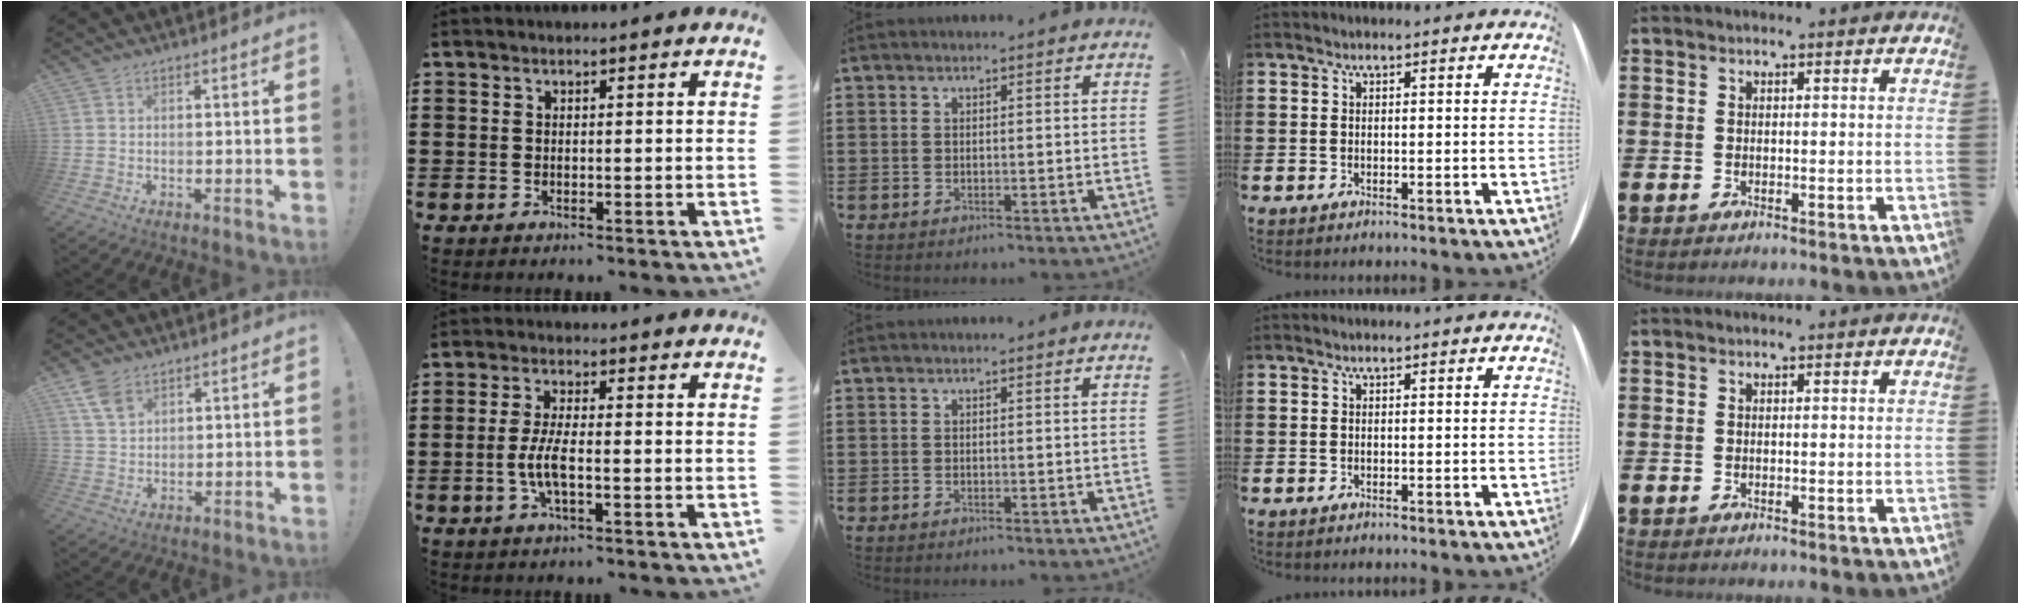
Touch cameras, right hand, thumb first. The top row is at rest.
{"thumb": {"total": 6.3, "force": [3.9, 3.6, 3.4], "torque": [-0.066, -0.014, 0.078]}, "index": {"total": 4.8, "force": [-1.3, 1.1, 4.5], "torque": [-0.101, -0.006, -0.029]}}